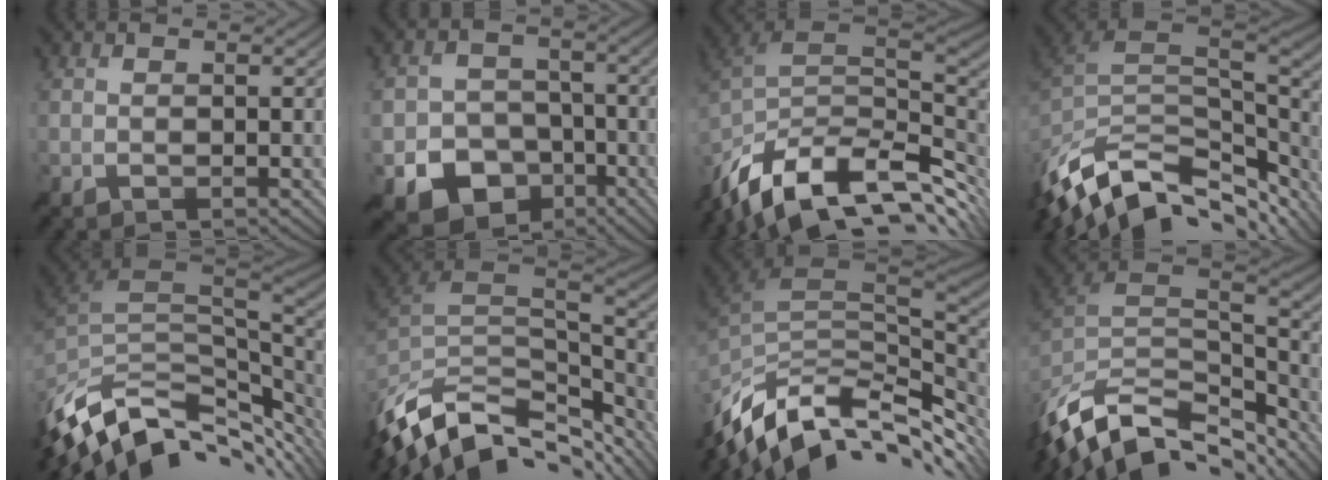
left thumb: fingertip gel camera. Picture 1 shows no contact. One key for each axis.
{"total": 10.3, "fx": -5.0, "fy": 8.2, "fz": 3.7, "tx": -0.075, "ty": -0.030, "tz": -0.096}
{"total": 15.3, "fx": -6.9, "fy": 7.5, "fz": 11.4, "tx": -0.256, "ty": -0.011, "tz": -0.127}
{"total": 13.5, "fx": -7.7, "fy": 6.5, "fz": 9.0, "tx": -0.215, "ty": -0.016, "tz": -0.127}
{"total": 12.7, "fx": -4.8, "fy": 6.7, "fz": 9.6, "tx": -0.210, "ty": -0.014, "tz": -0.080}
{"total": 13.3, "fx": -7.3, "fy": 6.5, "fz": 8.9, "tx": -0.217, "ty": -0.014, "tz": -0.121}
{"total": 14.4, "fx": -5.4, "fy": 7.2, "fz": 11.3, "tx": -0.247, "ty": -0.013, "tz": -0.092}
{"total": 14.5, "fx": -9.0, "fy": 6.6, "fz": 9.3, "tx": -0.237, "ty": -0.018, "tz": -0.150}